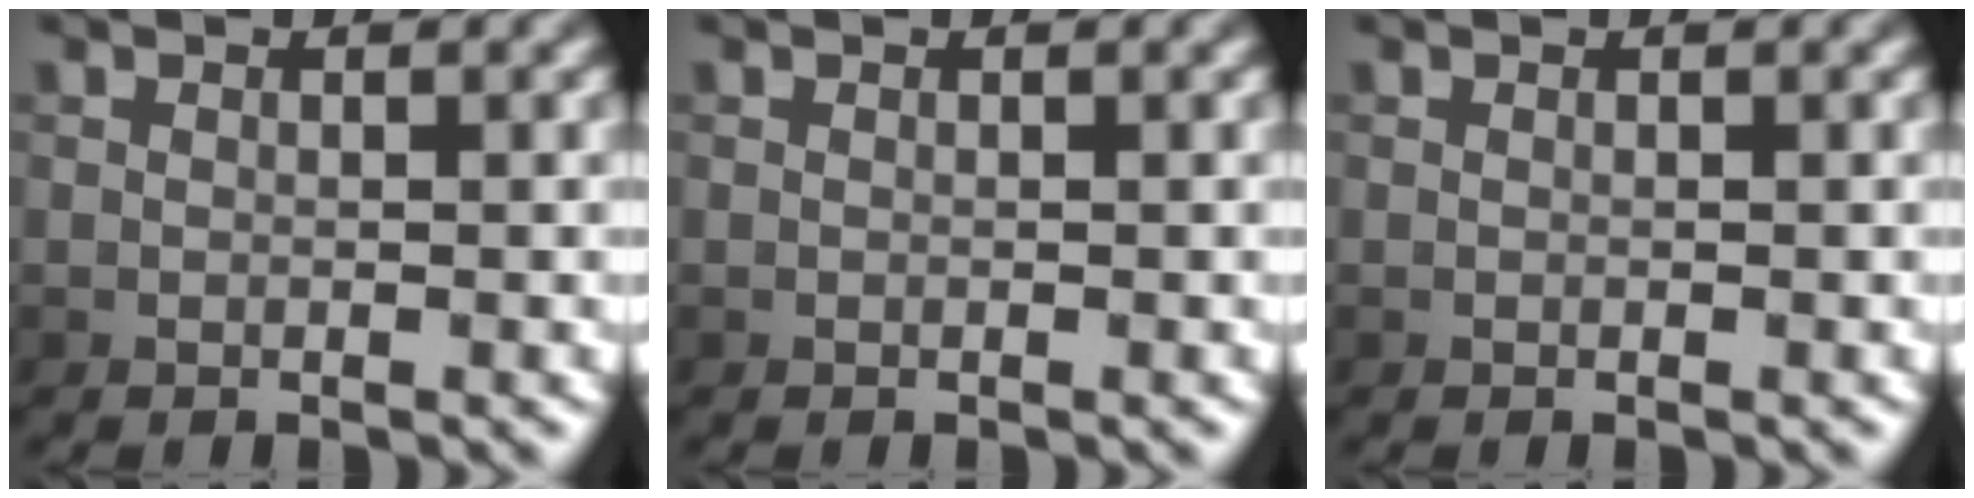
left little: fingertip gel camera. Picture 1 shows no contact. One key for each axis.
{"total": 0.0}
{"total": 0.0}